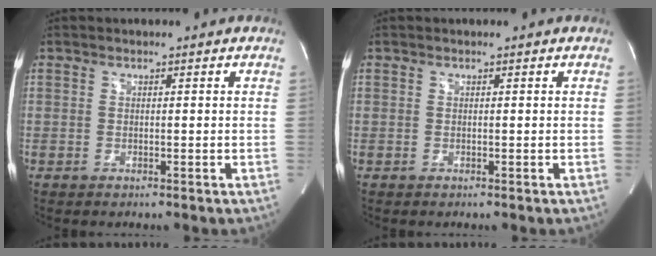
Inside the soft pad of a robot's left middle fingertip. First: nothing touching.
{"total": 0.0}